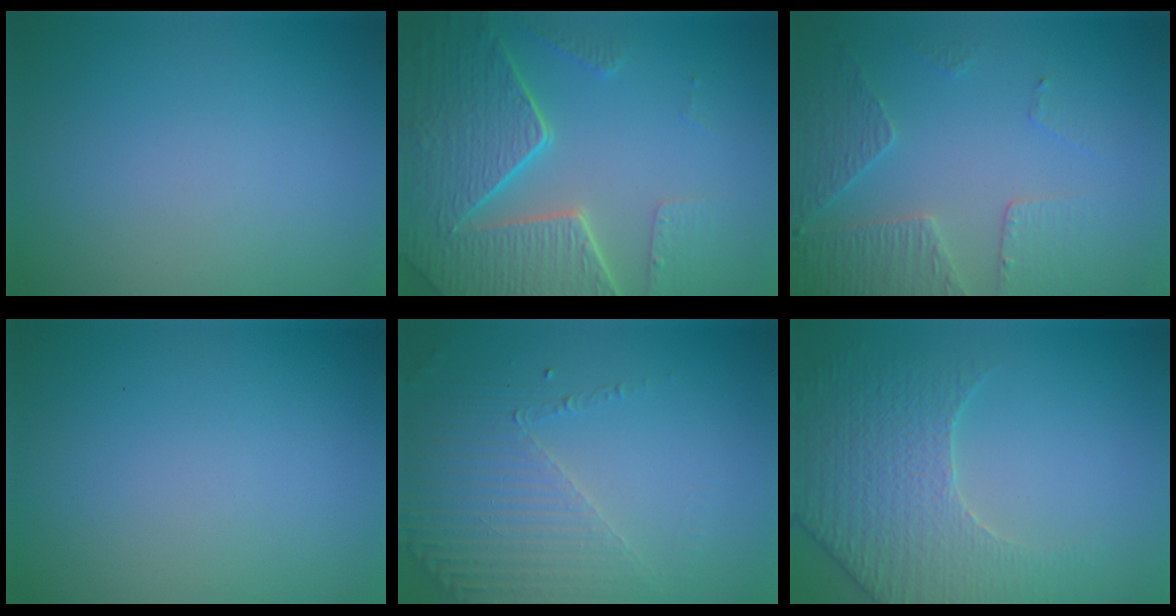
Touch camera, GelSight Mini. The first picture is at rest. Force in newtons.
{"total": 8.4, "press": 6.2, "slide": 5.8}
{"total": 4.6, "press": 3.4, "slide": 3.1}
{"total": 0.0}
{"total": 4.3, "press": 3.2, "slide": 2.9}
{"total": 4.4, "press": 4.3, "slide": 1.1}